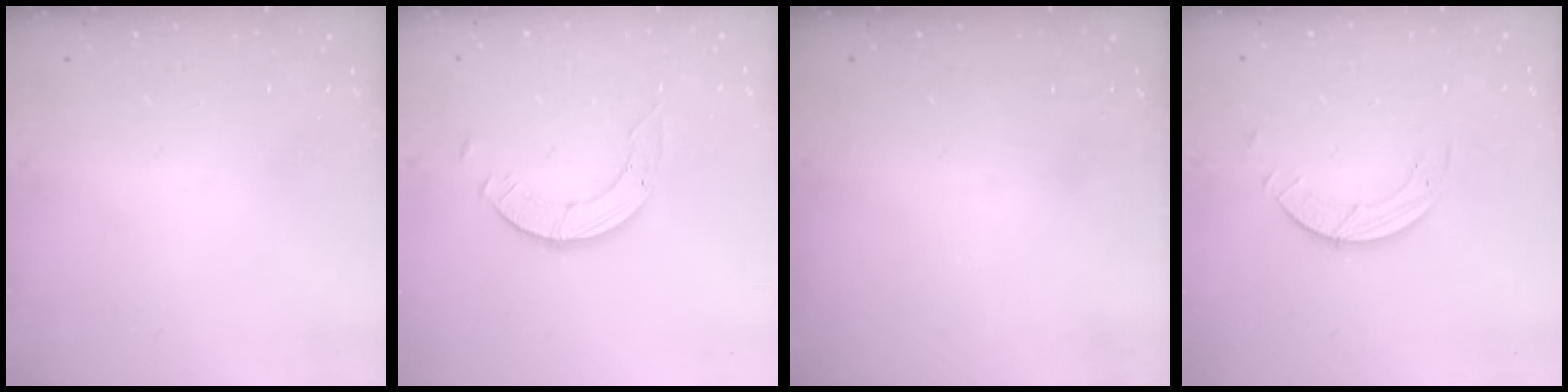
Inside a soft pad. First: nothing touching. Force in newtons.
{"total": 3.6, "press": 3.5, "slide": 0.4}
{"total": 0.0}
{"total": 3.2, "press": 3.1, "slide": 0.3}